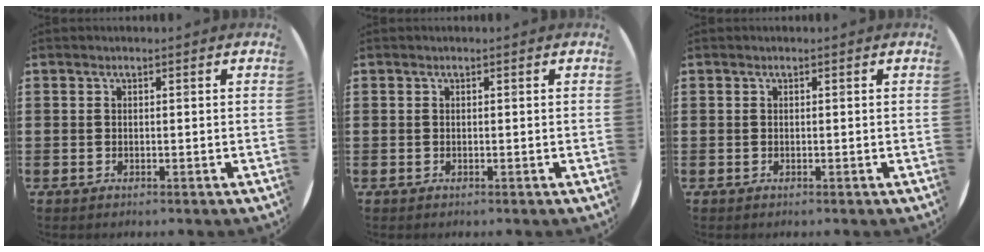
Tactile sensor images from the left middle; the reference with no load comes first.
{"total": 0.0}
{"total": 0.0}